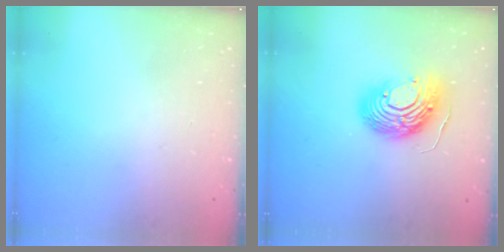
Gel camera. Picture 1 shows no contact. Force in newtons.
{"total": 13.9, "press": 13.8, "slide": 1.5}